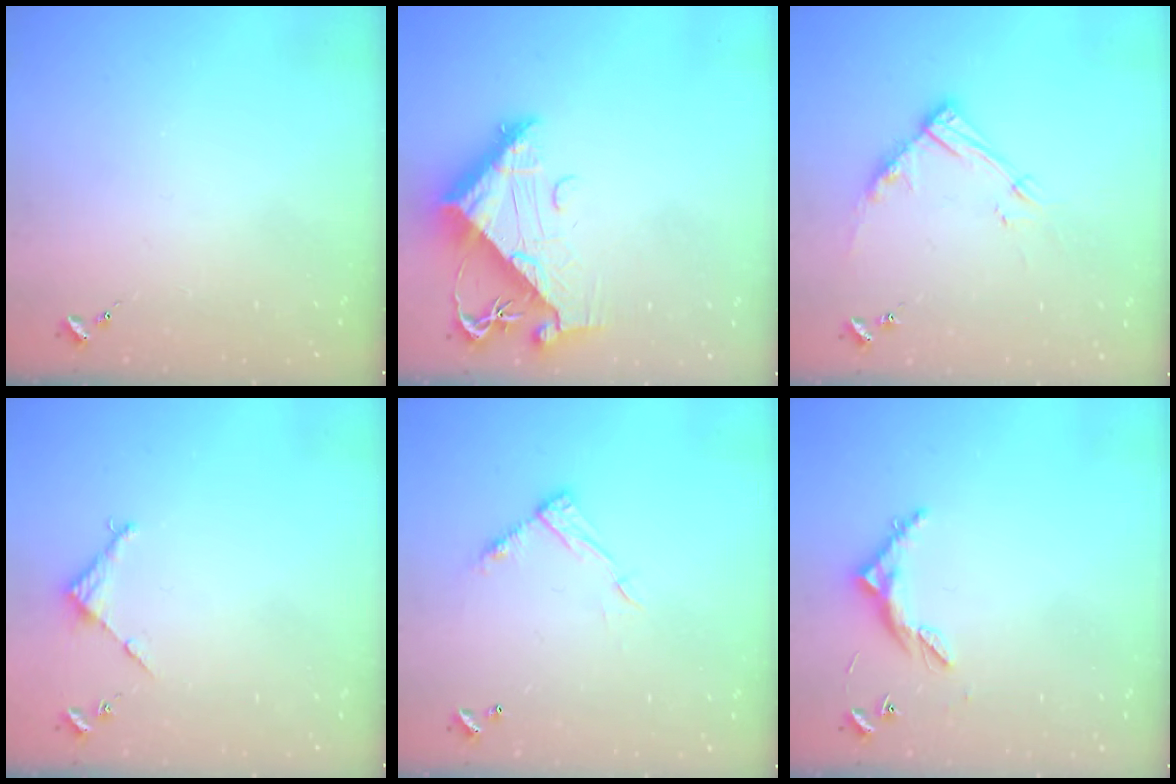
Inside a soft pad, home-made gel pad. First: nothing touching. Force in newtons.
{"total": 12.6, "press": 12.5, "slide": 1.3}
{"total": 13.1, "press": 13.0, "slide": 1.3}
{"total": 2.9, "press": 2.8, "slide": 0.2}
{"total": 9.4, "press": 9.4, "slide": 0.1}
{"total": 6.1, "press": 6.1, "slide": 0.4}